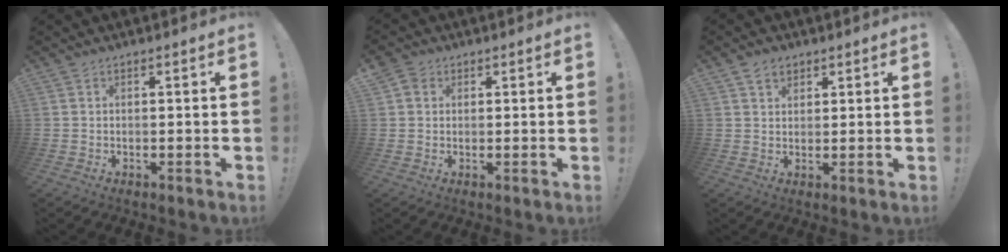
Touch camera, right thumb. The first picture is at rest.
{"total": 2.8, "force": [1.2, 2.3, 0.9], "torque": [-0.014, 0.000, 0.023]}
{"total": 3.8, "force": [2.5, 2.6, 1.2], "torque": [-0.012, -0.007, 0.044]}